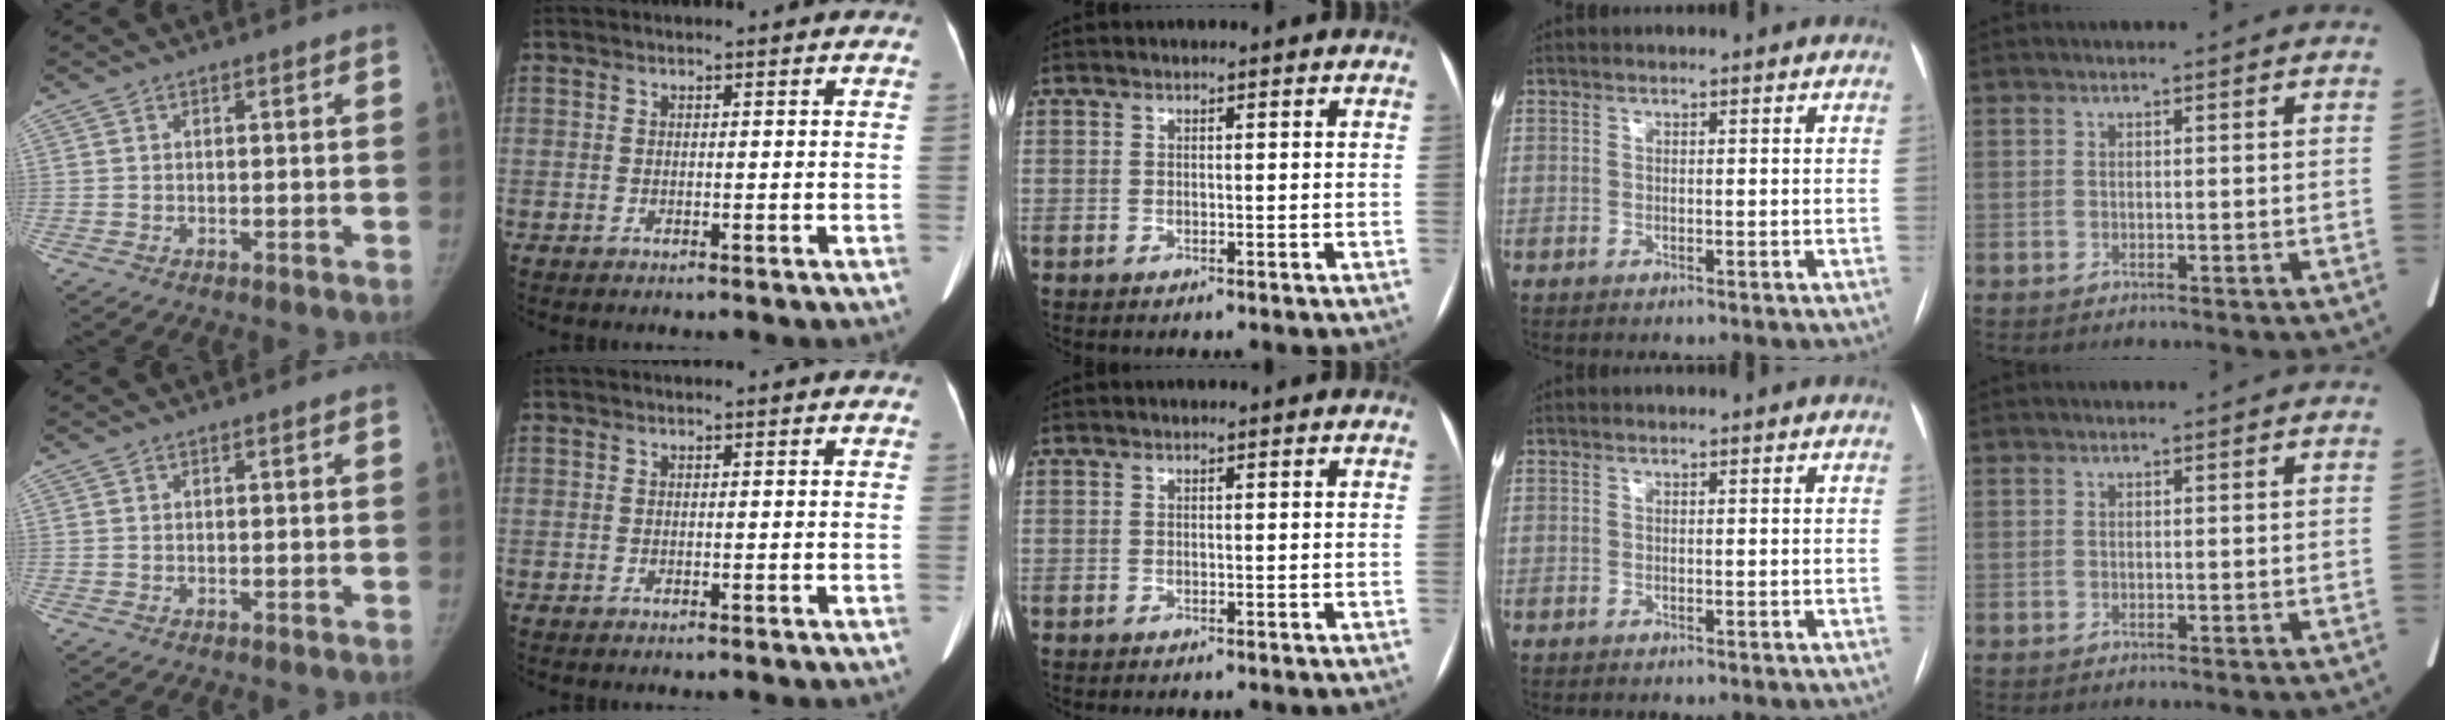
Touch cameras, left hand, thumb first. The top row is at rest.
{}